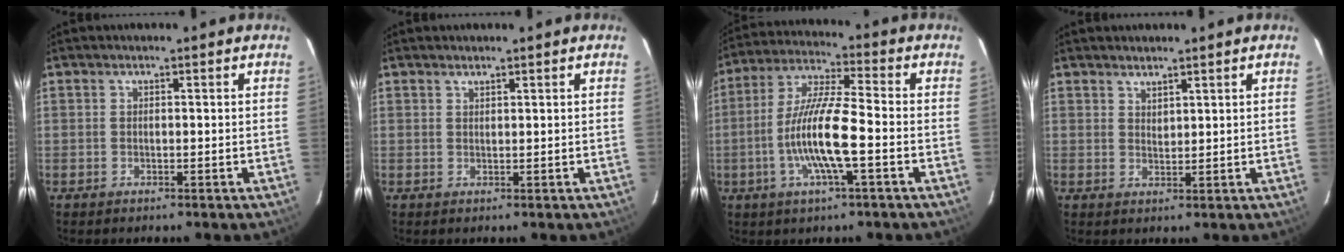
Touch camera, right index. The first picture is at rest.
{"total": 0.7, "force": [0.7, 0.2, 0.2], "torque": [-0.004, 0.001, 0.013]}
{"total": 12.4, "force": [-3.5, 1.5, 11.8], "torque": [-0.239, -0.004, -0.067]}
{"total": 2.0, "force": [1.8, 0.6, 0.6], "torque": [-0.006, 0.002, 0.033]}